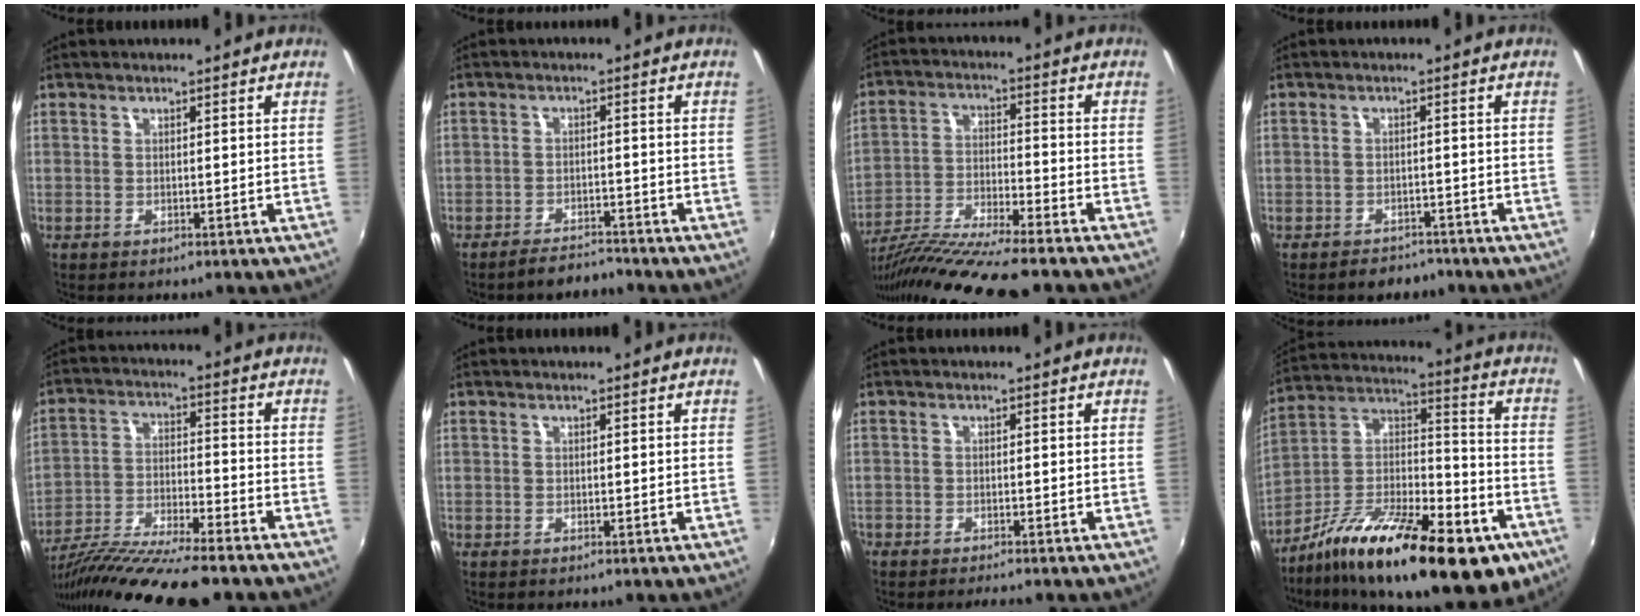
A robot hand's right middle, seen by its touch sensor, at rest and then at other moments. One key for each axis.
{"total": 3.9, "fx": -3.8, "fy": 0.9, "fz": 0.7, "tx": -0.028, "ty": 0.003, "tz": -0.061}
{"total": 15.1, "fx": -12.9, "fy": -0.7, "fz": 7.8, "tx": -0.155, "ty": -0.039, "tz": -0.228}
{"total": 3.8, "fx": -3.2, "fy": 2.0, "fz": 0.4, "tx": -0.014, "ty": 0.006, "tz": -0.046}
{"total": 15.8, "fx": -13.3, "fy": 0.2, "fz": 8.5, "tx": -0.166, "ty": -0.039, "tz": -0.233}
{"total": 0.0}
{"total": 2.1, "fx": -2.0, "fy": 0.1, "fz": 0.6, "tx": -0.029, "ty": -0.010, "tz": -0.040}
{"total": 29.2, "fx": -16.6, "fy": 10.7, "fz": 21.5, "tx": -0.350, "ty": -0.013, "tz": -0.263}